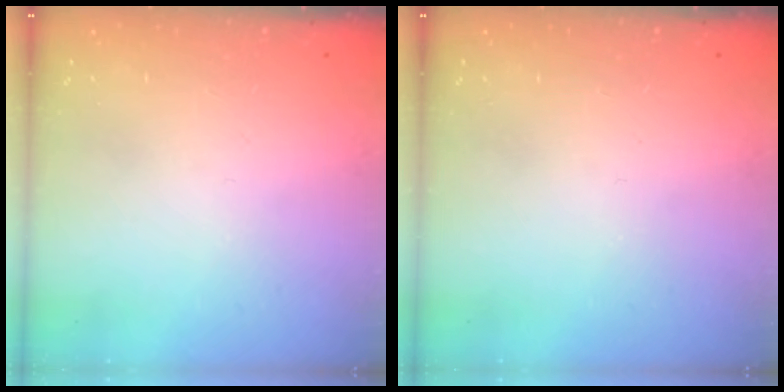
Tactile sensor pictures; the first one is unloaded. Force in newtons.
{"total": 0.0}